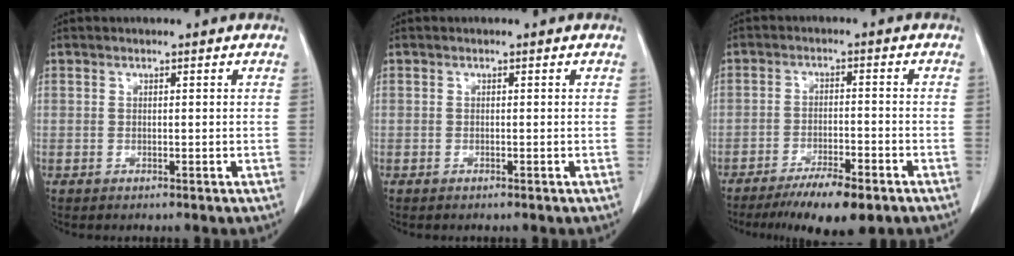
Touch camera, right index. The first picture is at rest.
{"total": 0.0}
{"total": 8.7, "force": [-6.2, 1.6, 5.9], "torque": [-0.092, -0.015, -0.098]}